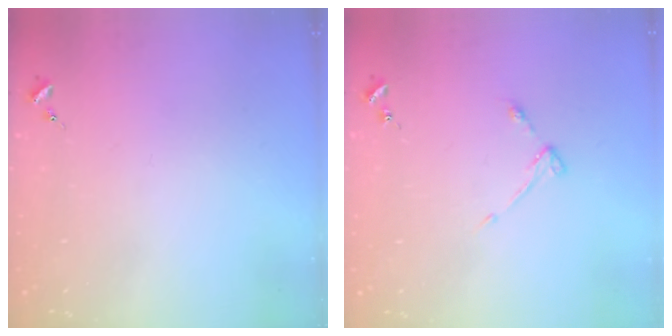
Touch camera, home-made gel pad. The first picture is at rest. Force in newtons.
{"total": 3.9, "press": 3.9, "slide": 0.6}